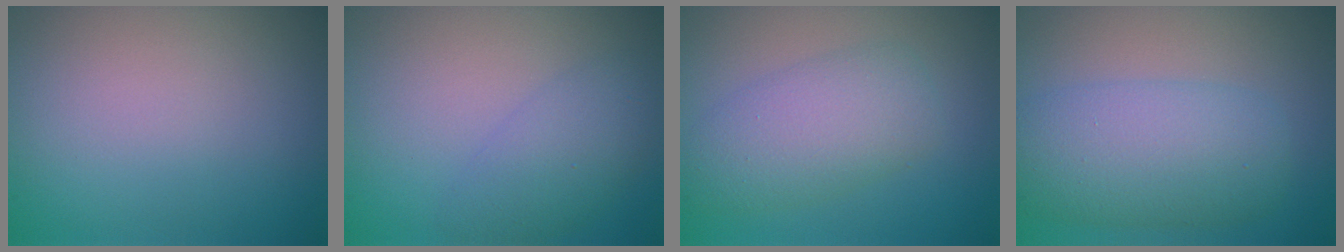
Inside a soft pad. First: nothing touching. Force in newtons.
{"total": 3.3, "press": 3.3, "slide": 0.2}
{"total": 4.8, "press": 4.8, "slide": 0.1}
{"total": 6.5, "press": 6.5, "slide": 0.1}